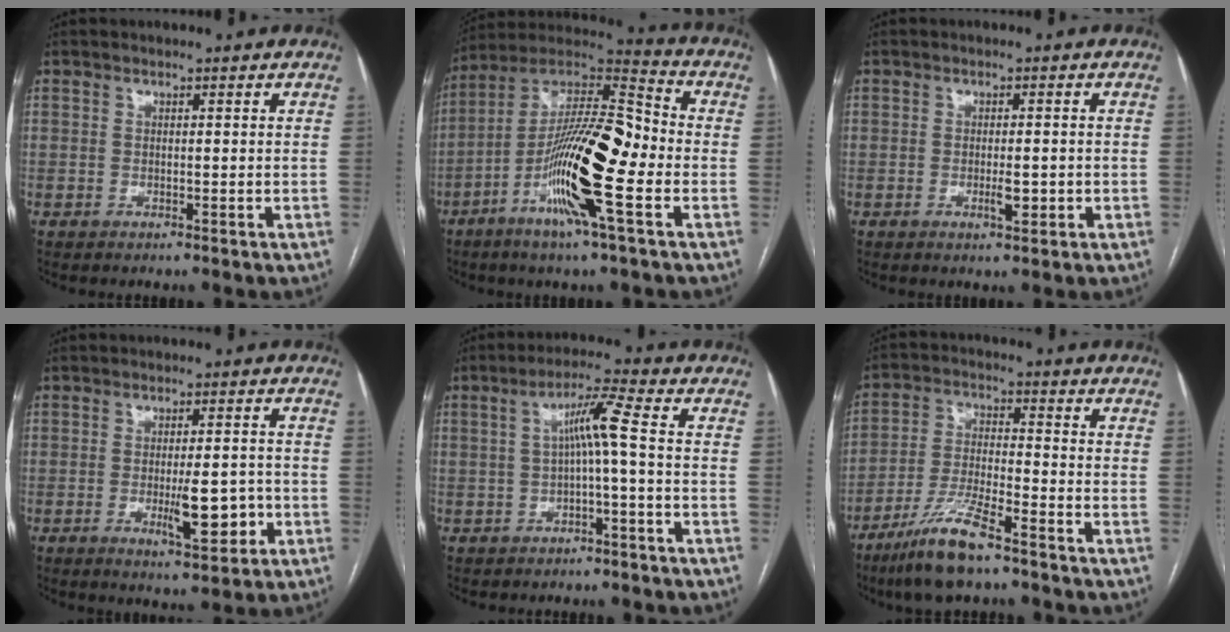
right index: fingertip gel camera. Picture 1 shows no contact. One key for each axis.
{"total": 19.5, "fx": -5.5, "fy": 2.6, "fz": 18.5, "tx": -0.346, "ty": 0.000, "tz": -0.100}
{"total": 2.8, "fx": -0.8, "fy": 0.8, "fz": 2.6, "tx": -0.044, "ty": -0.001, "tz": -0.010}
{"total": 7.2, "fx": -2.1, "fy": 1.7, "fz": 6.7, "tx": -0.100, "ty": -0.005, "tz": -0.026}
{"total": 5.7, "fx": -0.3, "fy": -0.3, "fz": 5.6, "tx": -0.096, "ty": 0.022, "tz": -0.001}
{"total": 10.4, "fx": -7.5, "fy": 1.1, "fz": 7.2, "tx": -0.150, "ty": -0.025, "tz": -0.143}